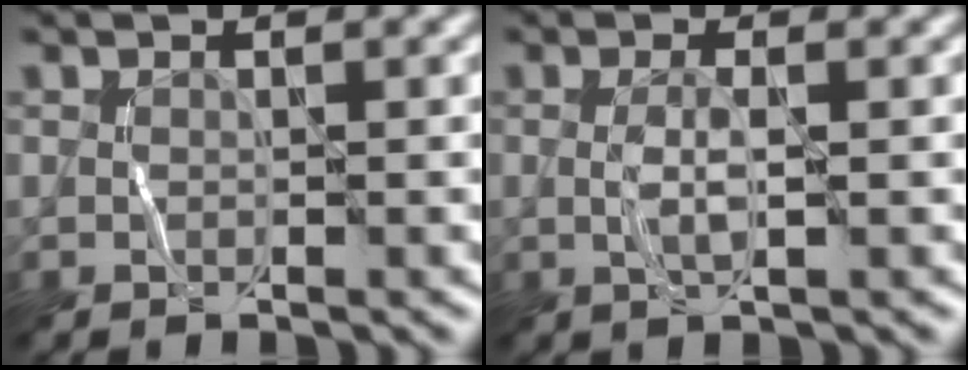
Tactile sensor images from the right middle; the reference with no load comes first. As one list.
[{"total": 1.6, "force": [0.1, 0.3, 1.6], "torque": [-0.037, 0.004, 0.000]}]